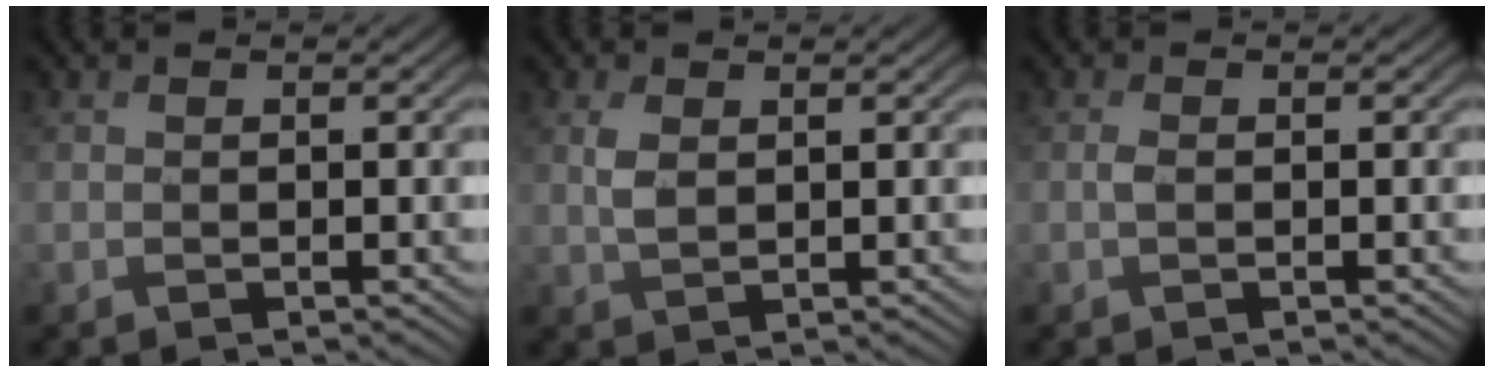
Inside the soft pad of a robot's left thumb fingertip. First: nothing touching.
{"total": 2.1, "force": [1.3, 0.6, 1.5], "torque": [-0.037, 0.005, 0.028]}
{"total": 0.7, "force": [0.3, 0.0, 0.6], "torque": [-0.016, 0.007, 0.005]}